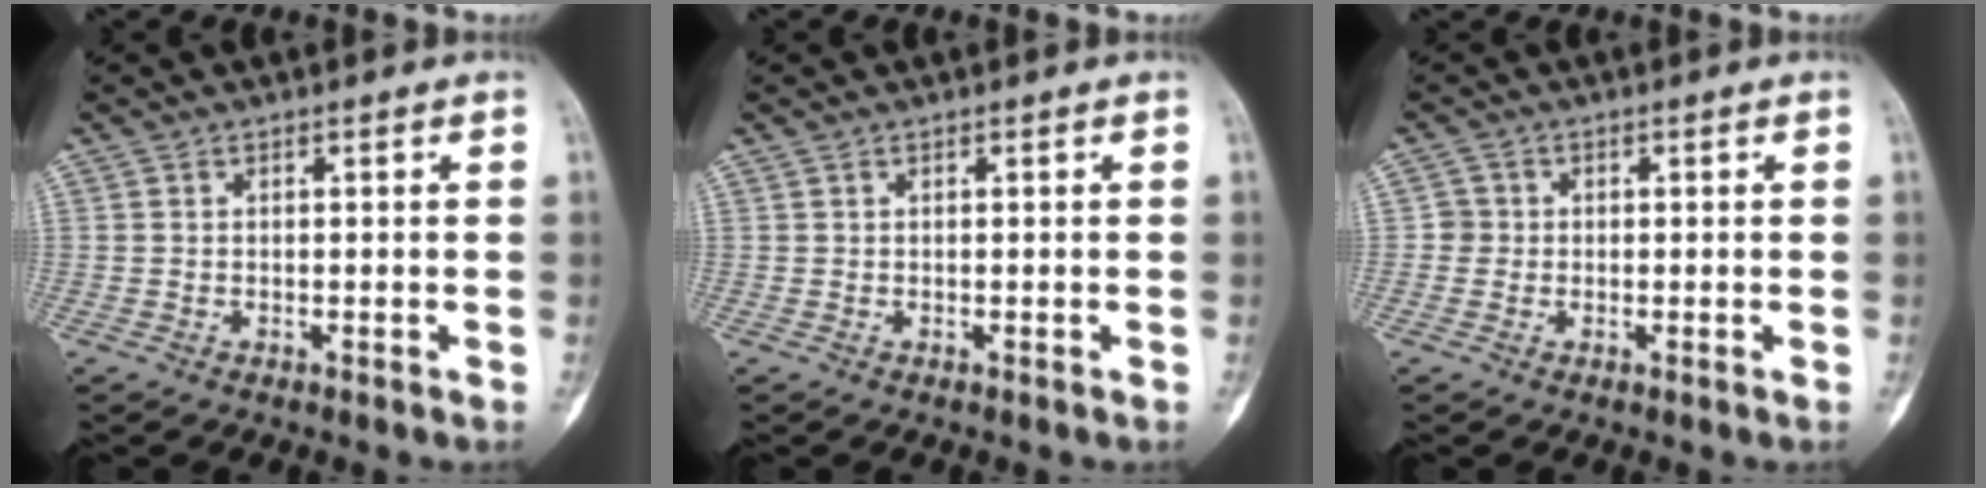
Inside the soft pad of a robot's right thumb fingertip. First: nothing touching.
{"total": 0.0}
{"total": 1.9, "force": [-0.2, 1.9, 0.2], "torque": [0.011, 0.008, -0.008]}